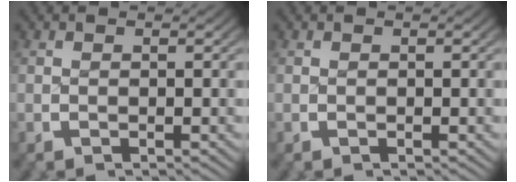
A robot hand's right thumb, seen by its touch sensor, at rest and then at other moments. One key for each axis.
{"total": 0.0}